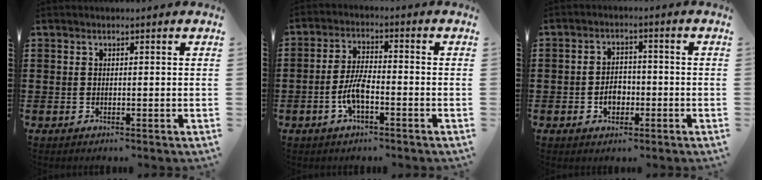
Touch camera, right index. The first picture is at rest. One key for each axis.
{"total": 5.4, "fx": -2.3, "fy": 1.8, "fz": 4.6, "tx": -0.113, "ty": -0.004, "tz": -0.051}
{"total": 3.8, "fx": -1.2, "fy": 2.6, "fz": 2.4, "tx": -0.039, "ty": 0.000, "tz": -0.025}